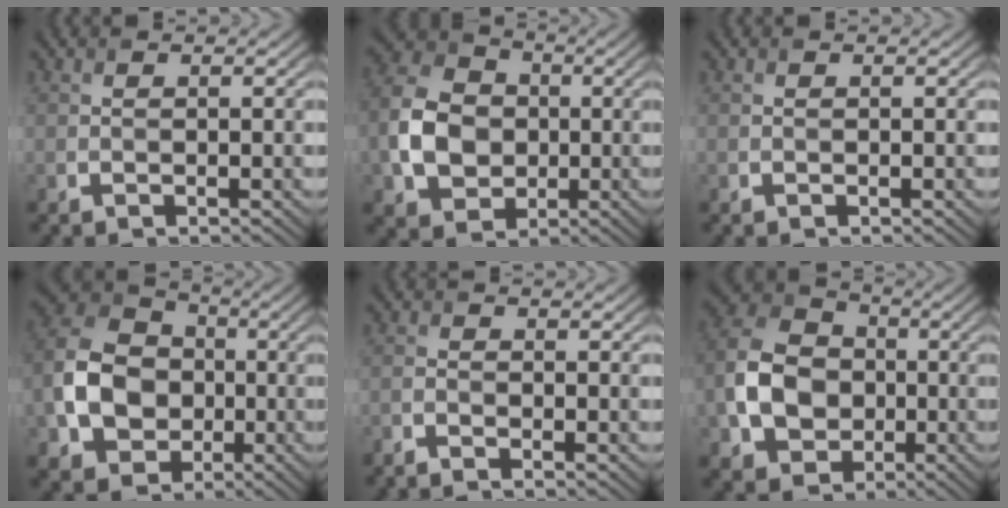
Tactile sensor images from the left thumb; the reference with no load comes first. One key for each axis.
{"total": 9.5, "fx": -1.2, "fy": 7.5, "fz": 5.7, "tx": -0.136, "ty": 0.008, "tz": -0.032}
{"total": 0.0}
{"total": 12.1, "fx": -2.1, "fy": 9.5, "fz": 7.2, "tx": -0.175, "ty": 0.007, "tz": -0.057}
{"total": 2.0, "fx": -1.7, "fy": 0.6, "fz": 0.9, "tx": -0.020, "ty": 0.002, "tz": -0.041}
{"total": 11.0, "fx": -2.0, "fy": 8.6, "fz": 6.6, "tx": -0.154, "ty": 0.009, "tz": -0.051}